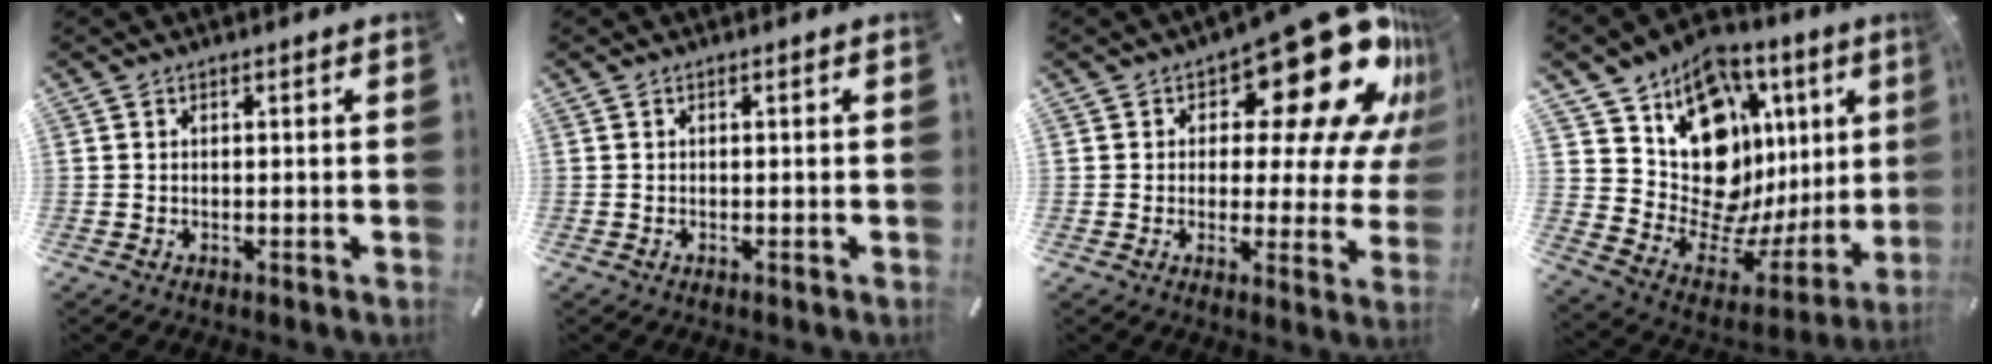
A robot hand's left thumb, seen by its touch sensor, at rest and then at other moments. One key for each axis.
{"total": 0.0}
{"total": 22.4, "fx": 12.4, "fy": 9.8, "fz": 15.9, "tx": -0.207, "ty": -0.090, "tz": 0.202}
{"total": 16.4, "fx": 5.6, "fy": 12.5, "fz": 8.9, "tx": -0.112, "ty": -0.085, "tz": 0.119}